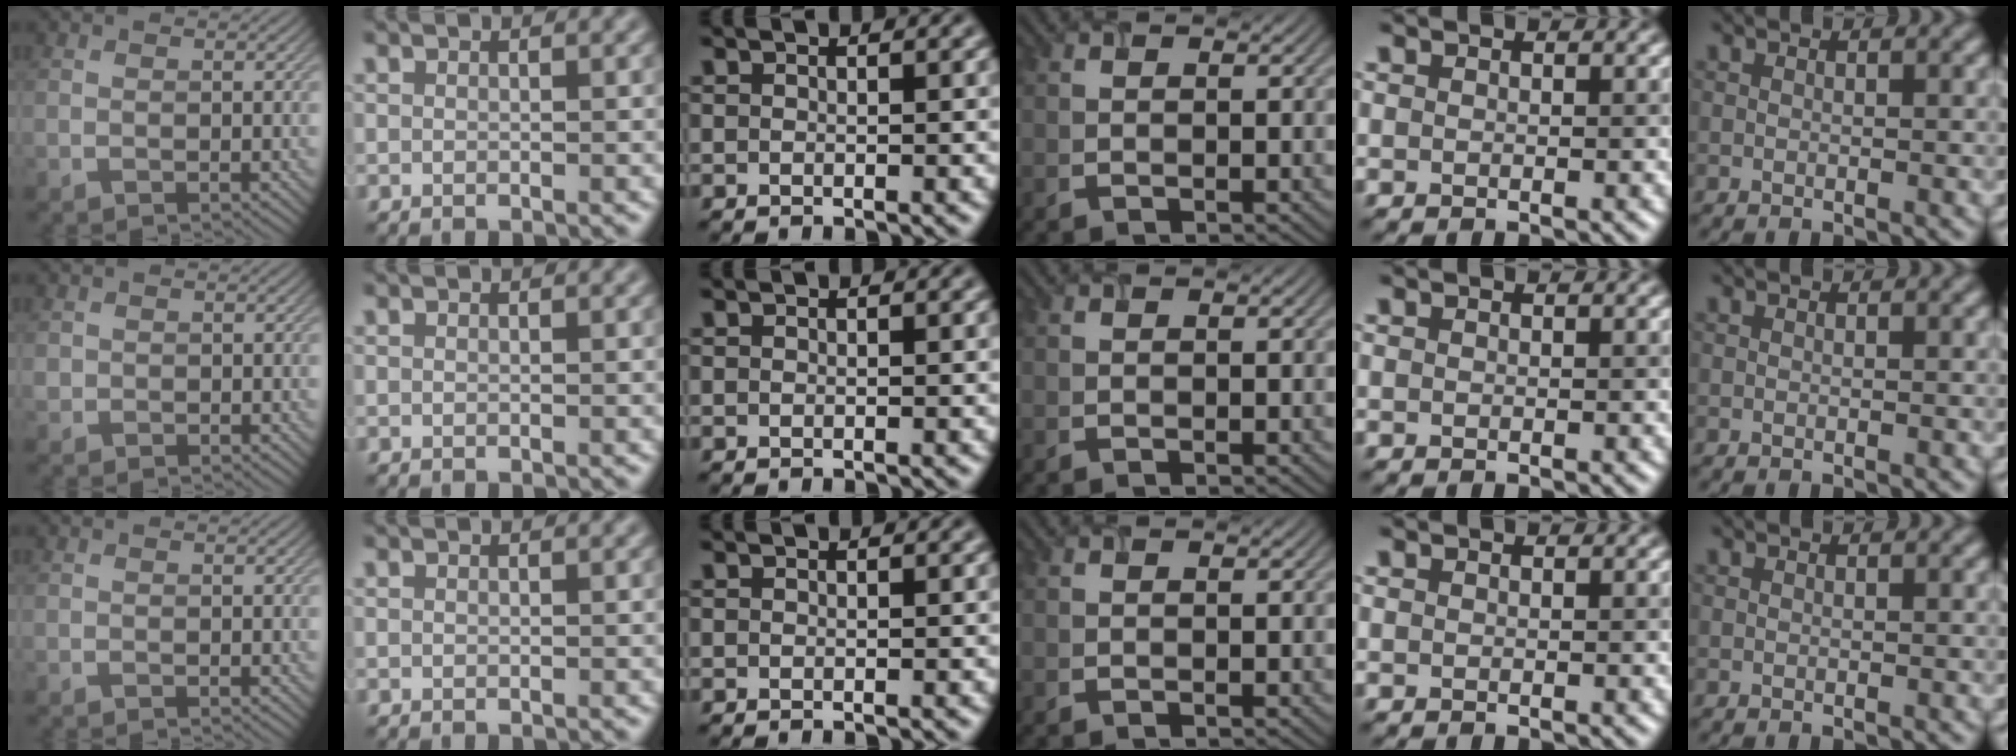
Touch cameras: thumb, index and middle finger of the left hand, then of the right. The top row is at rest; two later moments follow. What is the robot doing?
{"motion": "close", "object": "airpods case & airpods"}